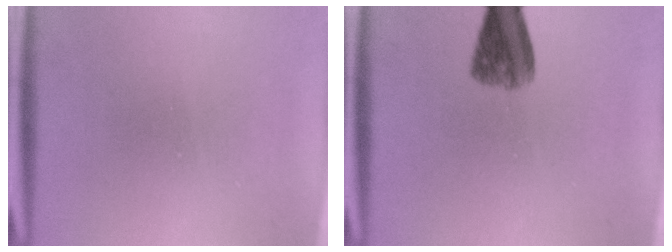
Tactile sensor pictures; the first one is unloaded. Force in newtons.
{"total": 5.6}